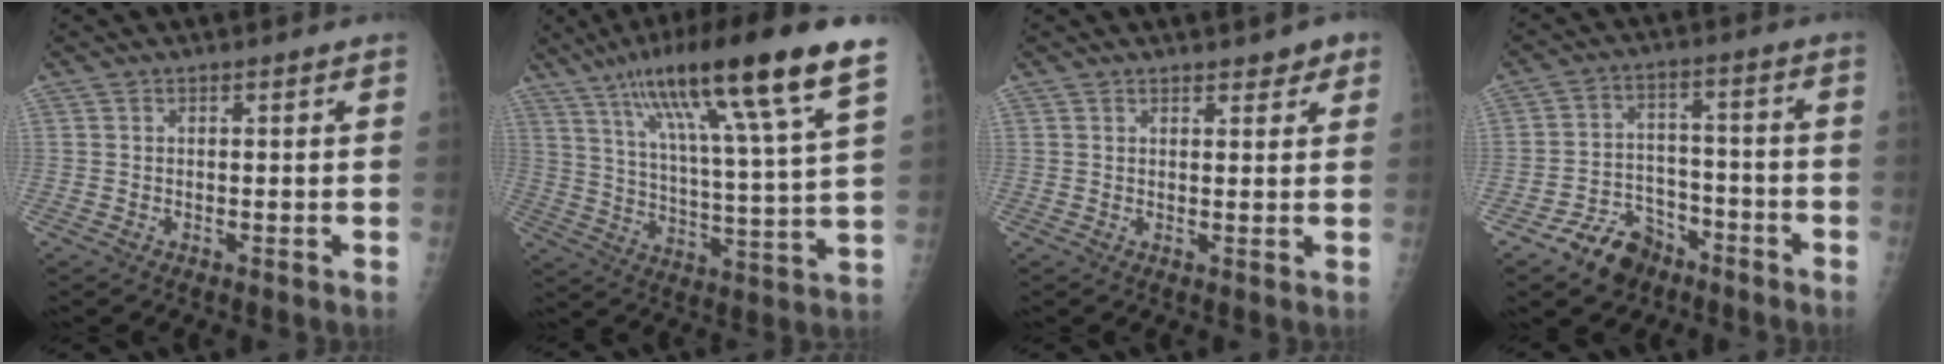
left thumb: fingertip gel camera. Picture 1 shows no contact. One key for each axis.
{"total": 23.4, "fx": 13.6, "fy": 2.7, "fz": 18.8, "tx": -0.300, "ty": -0.026, "tz": 0.219}
{"total": 3.1, "fx": 2.3, "fy": 1.4, "fz": 1.7, "tx": -0.005, "ty": -0.010, "tz": 0.028}
{"total": 9.3, "fx": -6.4, "fy": 6.1, "fz": 3.0, "tx": -0.019, "ty": 0.056, "tz": -0.107}